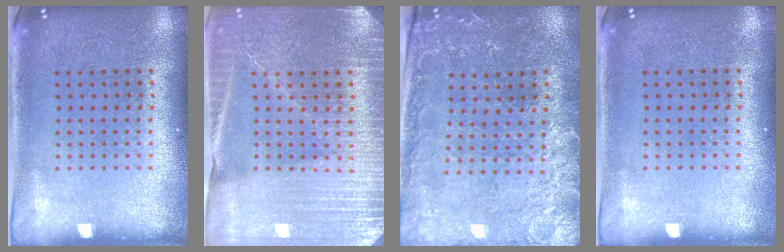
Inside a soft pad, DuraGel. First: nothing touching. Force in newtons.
{"total": 3.9, "press": 3.7, "slide": 1.2}
{"total": 1.0, "press": 0.9, "slide": 0.3}
{"total": 0.0}